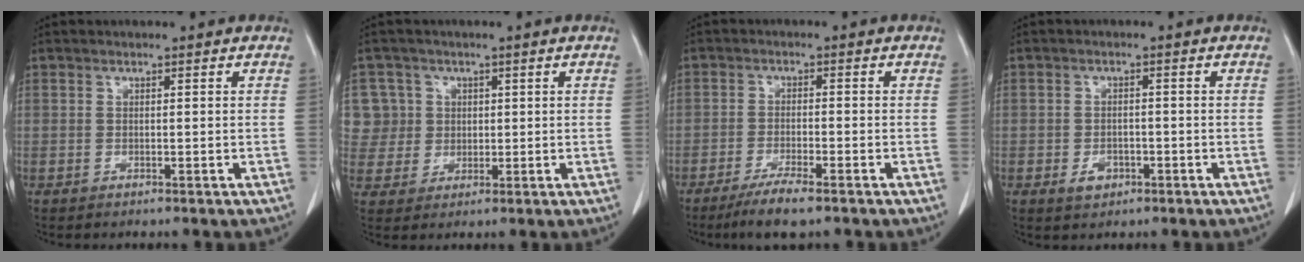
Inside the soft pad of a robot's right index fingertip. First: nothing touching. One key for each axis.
{"total": 7.2, "fx": 1.8, "fy": 7.0, "fz": 0.0, "tx": 0.008, "ty": 0.023, "tz": 0.046}
{"total": 6.0, "fx": -4.3, "fy": 0.4, "fz": 4.2, "tx": -0.076, "ty": -0.014, "tz": -0.073}
{"total": 2.9, "fx": -1.4, "fy": 2.0, "fz": 1.5, "tx": -0.021, "ty": 0.004, "tz": -0.016}